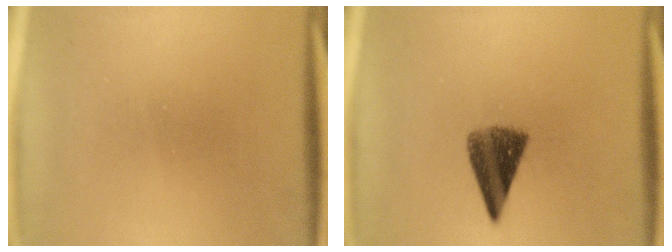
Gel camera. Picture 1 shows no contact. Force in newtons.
{"total": 6.9}